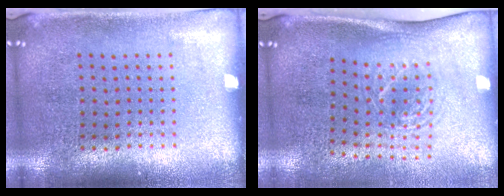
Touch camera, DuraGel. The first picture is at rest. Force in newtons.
{"total": 1.7, "press": 1.3, "slide": 1.2}